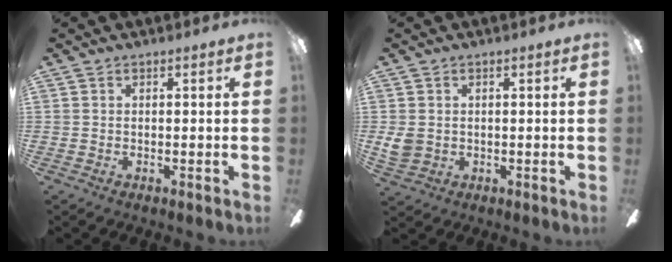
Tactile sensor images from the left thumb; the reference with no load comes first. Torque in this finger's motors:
{"motor_torque": [-0.24, 0.23, 0.23, -0.27, 0.00]}